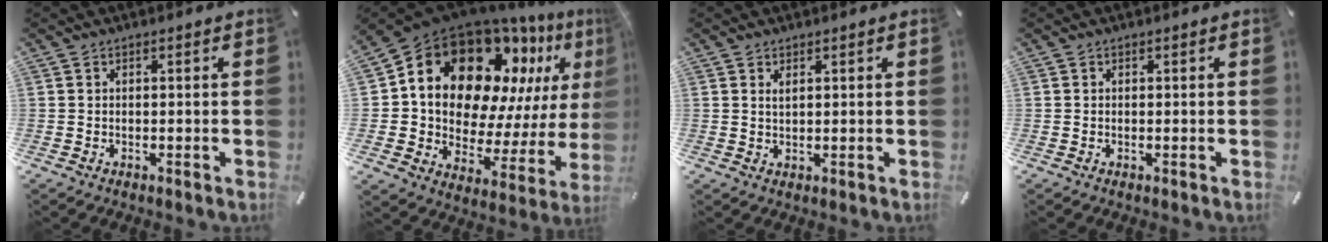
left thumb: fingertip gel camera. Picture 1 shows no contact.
{"total": 19.8, "force": [11.9, 12.5, 9.6], "torque": [-0.161, -0.104, 0.213]}
{"total": 1.3, "force": [0.8, 0.5, 0.9], "torque": [-0.019, 0.000, 0.015]}
{"total": 0.0}